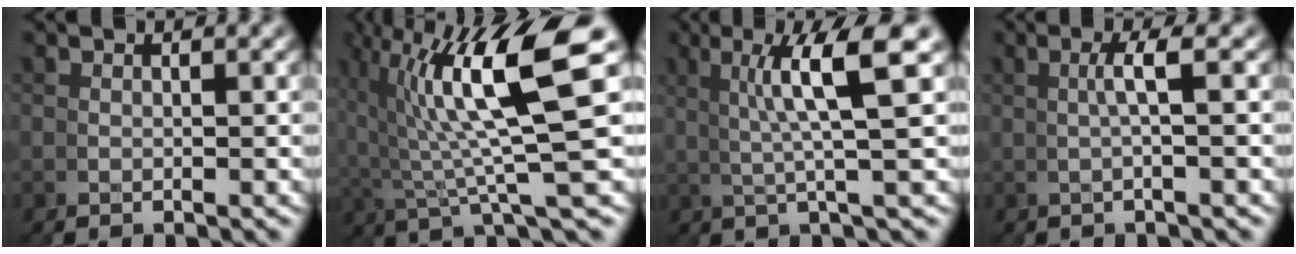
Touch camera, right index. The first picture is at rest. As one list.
[{"total": 11.0, "force": [2.8, 4.1, 9.8], "torque": [-0.163, 0.022, 0.043]}, {"total": 5.2, "force": [2.5, -0.2, 4.5], "torque": [-0.068, 0.021, 0.037]}, {"total": 1.4, "force": [0.6, -0.8, 1.0], "torque": [-0.019, 0.008, 0.013]}]